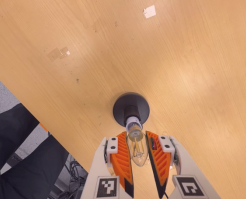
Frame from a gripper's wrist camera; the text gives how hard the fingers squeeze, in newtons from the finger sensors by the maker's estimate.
{"total": 16.4, "left": 18.1, "right": 14.8}